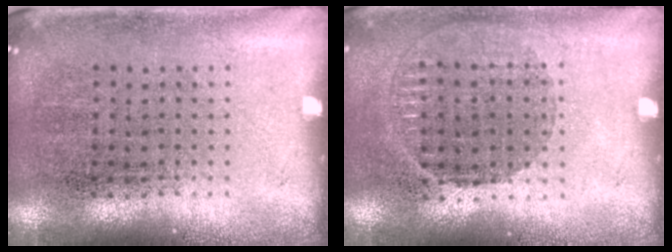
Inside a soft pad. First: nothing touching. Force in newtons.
{"total": 0.9, "press": 0.8, "slide": 0.3}